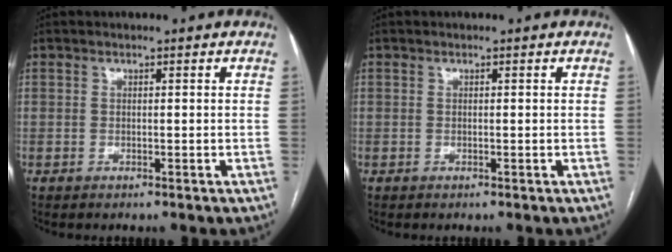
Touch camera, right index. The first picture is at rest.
{"total": 0.0}